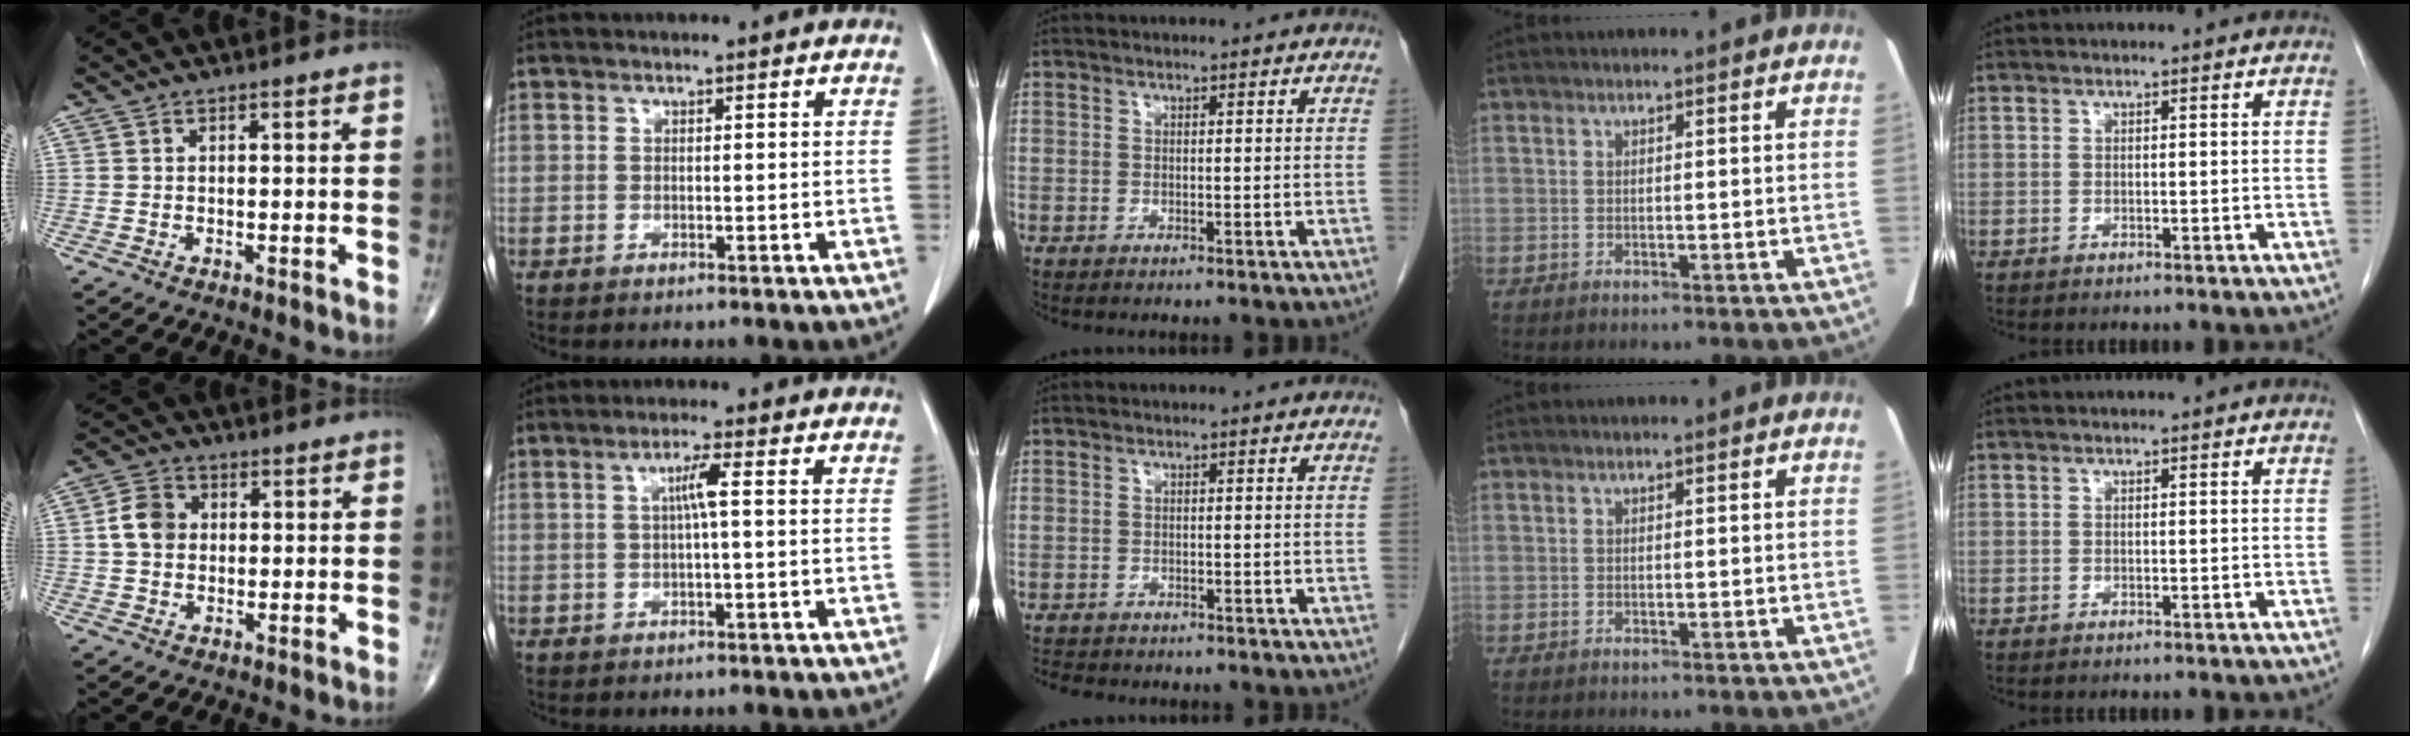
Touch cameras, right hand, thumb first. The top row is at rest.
{"thumb": {"total": 5.8, "force": [0.5, 4.7, 3.4], "torque": [-0.053, 0.009, 0.003]}, "index": {"total": 2.9, "force": [0.3, -0.3, 2.9], "torque": [-0.055, 0.003, 0.006]}, "middle": {"total": 3.9, "force": [-3.4, 1.5, 1.3], "torque": [-0.026, -0.006, -0.046]}}